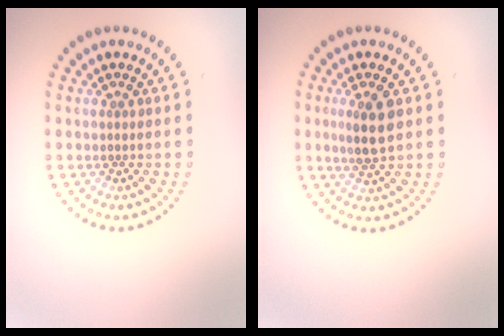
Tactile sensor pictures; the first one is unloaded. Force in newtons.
{"total": 3.5, "press": 3.3, "slide": 1.1}